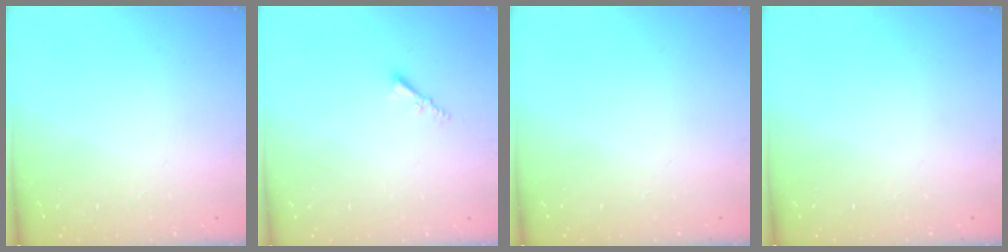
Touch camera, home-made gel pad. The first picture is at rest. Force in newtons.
{"total": 2.0, "press": 2.0, "slide": 0.3}
{"total": 0.0}
{"total": 0.0}